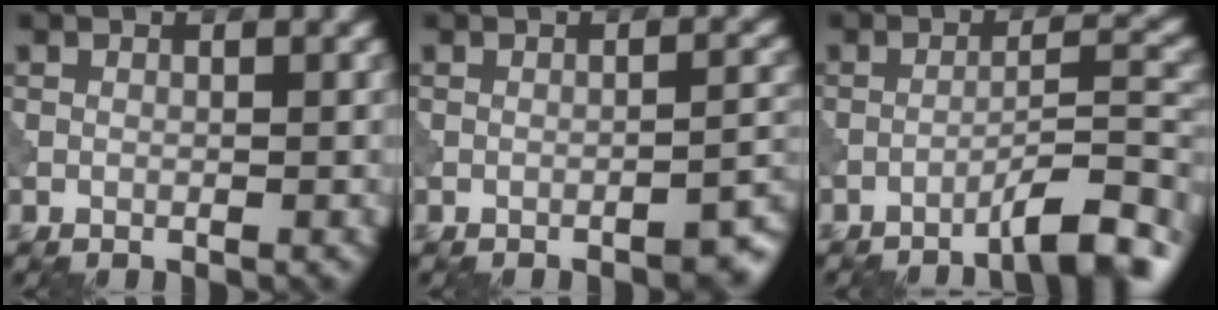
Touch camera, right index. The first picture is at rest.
{"total": 2.9, "force": [-2.2, 0.6, 1.7], "torque": [-0.017, 0.011, -0.034]}
{"total": 6.4, "force": [-4.7, 1.0, 4.2], "torque": [-0.051, 0.017, -0.074]}